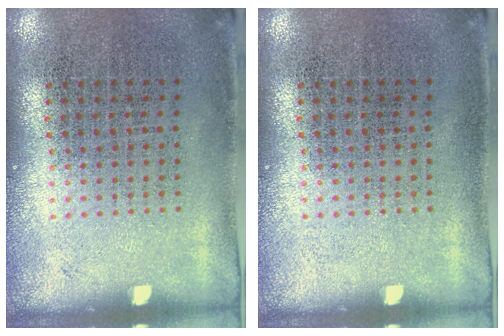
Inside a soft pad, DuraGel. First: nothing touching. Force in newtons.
{"total": 0.0}